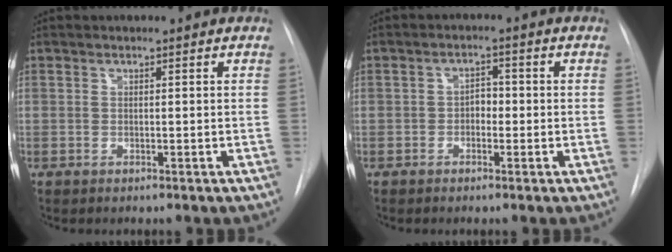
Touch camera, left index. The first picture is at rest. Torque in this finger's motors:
{"motor_torque": [0.02, 0.02, -0.01, 0.00]}